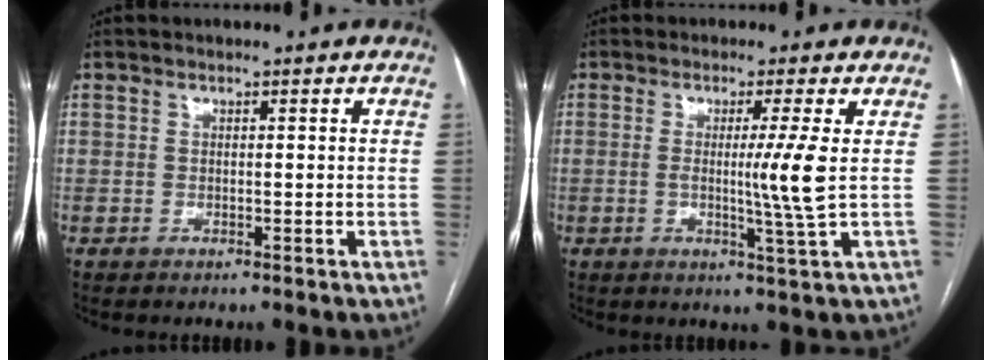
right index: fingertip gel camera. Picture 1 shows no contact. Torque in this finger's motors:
{"motor_torque": [0.10, 0.08, 0.24, 0.07]}